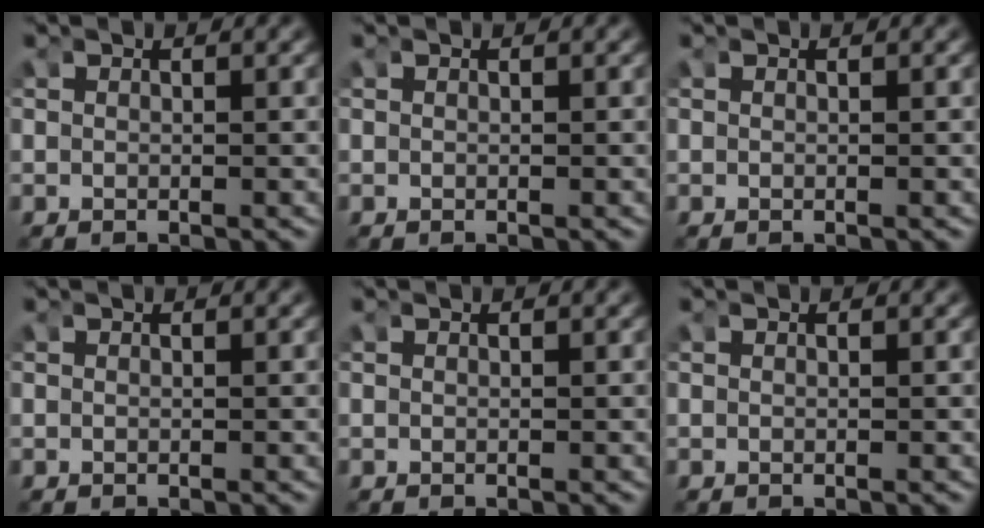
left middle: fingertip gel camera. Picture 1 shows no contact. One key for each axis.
{"total": 0.0}
{"total": 0.0}
{"total": 0.0}
{"total": 0.0}
{"total": 0.0}